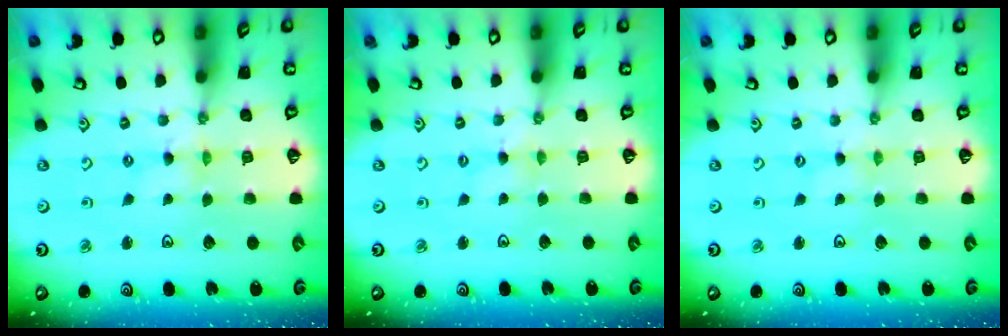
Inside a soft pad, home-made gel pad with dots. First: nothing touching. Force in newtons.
{"total": 2.0, "press": 2.0, "slide": 0.2}
{"total": 0.0}